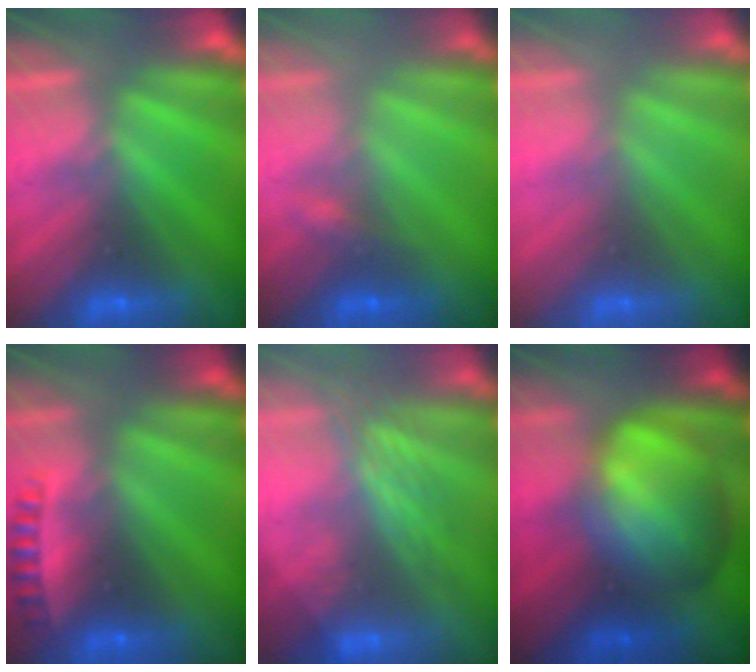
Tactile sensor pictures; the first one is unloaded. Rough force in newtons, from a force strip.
{"total": 2.2}
{"total": 2.9}
{"total": 2.6}
{"total": 2.8}
{"total": 9.8}